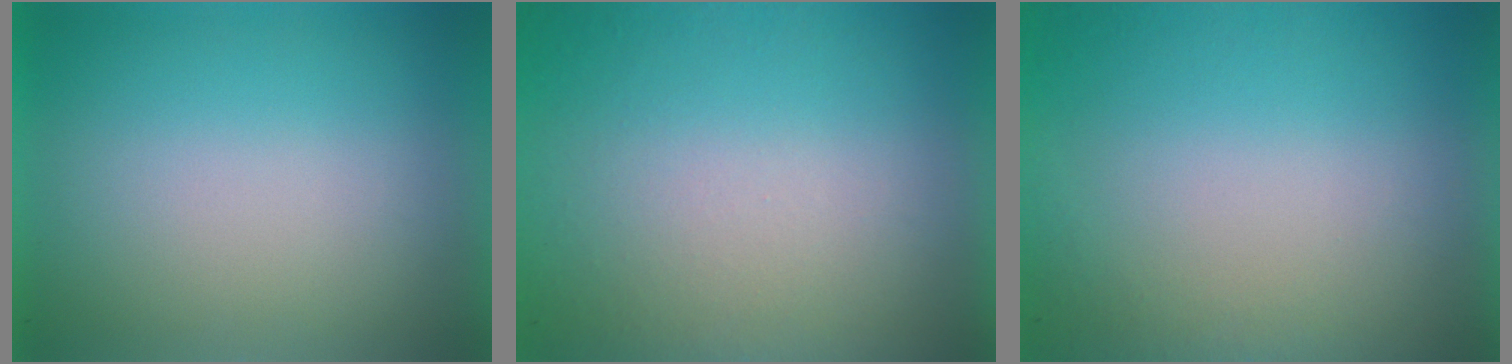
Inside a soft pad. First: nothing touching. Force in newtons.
{"total": 9.2}
{"total": 4.8}